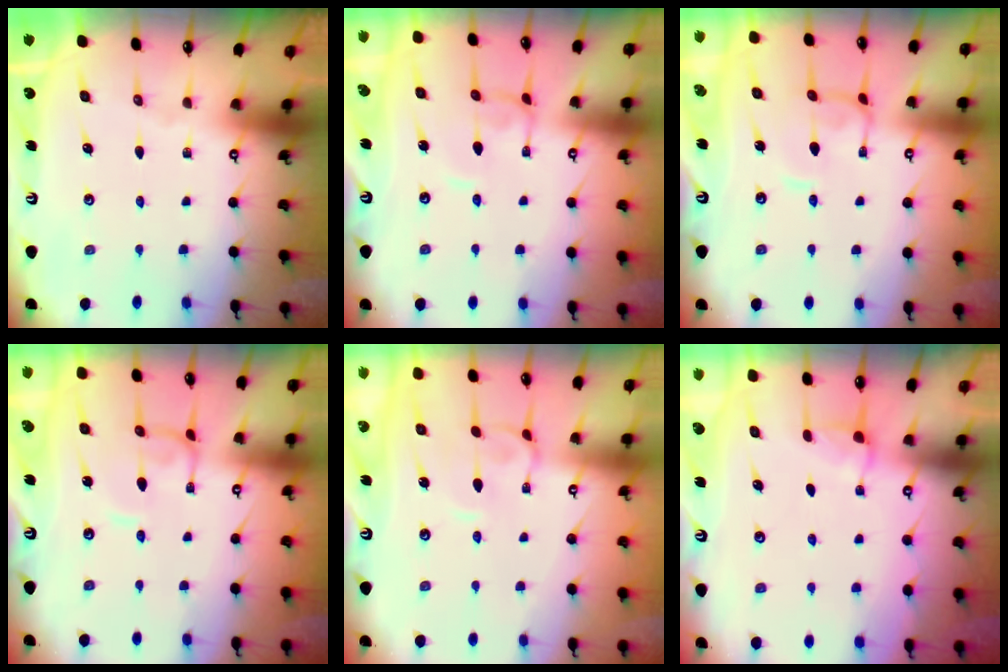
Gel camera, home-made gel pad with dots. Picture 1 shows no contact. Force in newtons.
{"total": 2.1, "press": 2.1, "slide": 0.2}
{"total": 1.3, "press": 1.2, "slide": 0.5}
{"total": 1.6, "press": 1.5, "slide": 0.1}
{"total": 3.8, "press": 3.8, "slide": 0.2}
{"total": 3.8, "press": 3.8, "slide": 0.0}